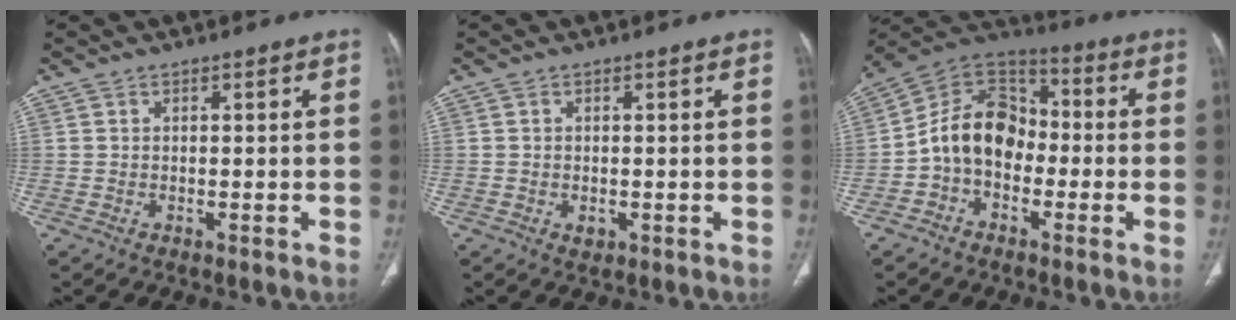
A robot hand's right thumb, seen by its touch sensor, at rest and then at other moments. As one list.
[{"total": 1.4, "force": [-0.4, 1.1, 0.9], "torque": [-0.010, -0.001, -0.001]}, {"total": 13.1, "force": [-2.4, 9.9, 8.3], "torque": [-0.121, 0.051, -0.058]}]